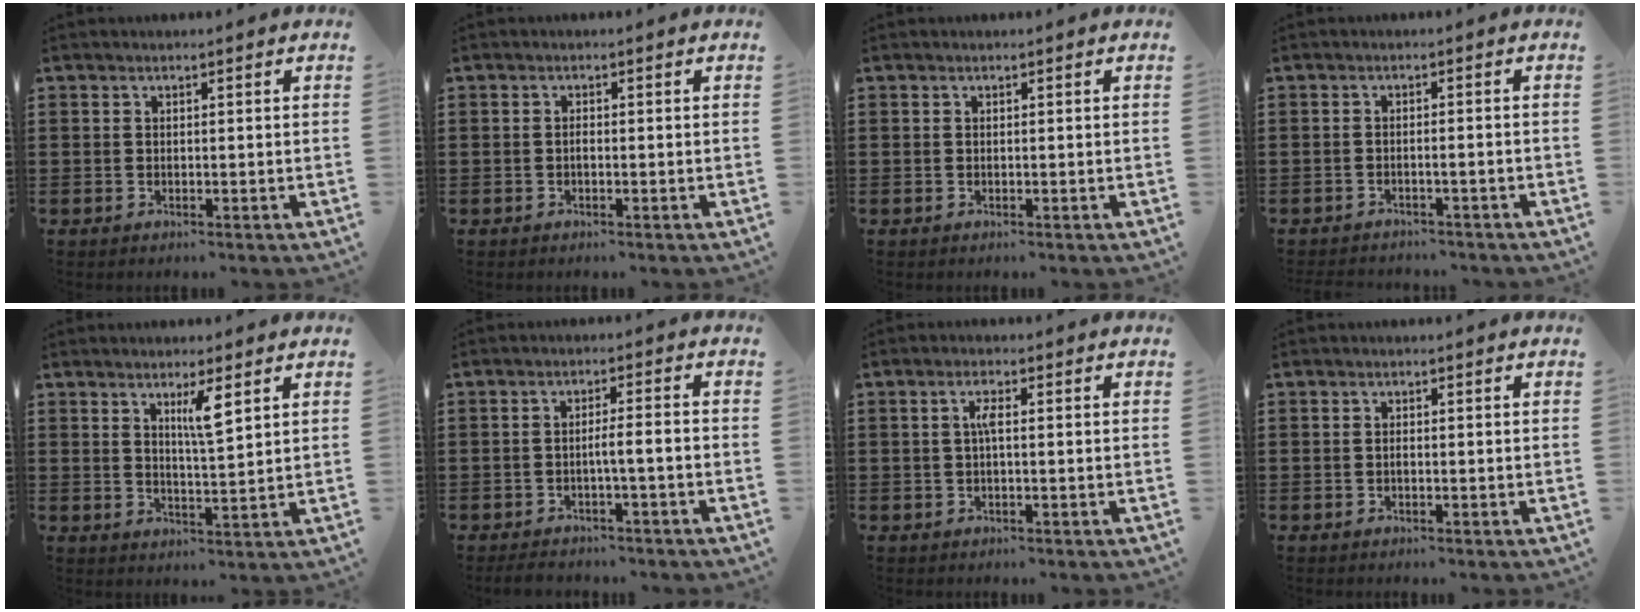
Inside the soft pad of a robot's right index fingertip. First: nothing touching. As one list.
[{"total": 0.8, "force": [-0.3, 0.2, 0.6], "torque": [-0.015, -0.004, -0.005]}, {"total": 0.0}, {"total": 1.6, "force": [-1.5, 0.2, 0.4], "torque": [-0.013, 0.000, -0.031]}, {"total": 4.0, "force": [2.1, 0.5, 3.4], "torque": [-0.065, -0.002, 0.032]}, {"total": 3.2, "force": [-2.2, 0.2, 2.3], "torque": [-0.043, -0.001, -0.044]}, {"total": 2.4, "force": [0.1, 0.5, 2.4], "torque": [-0.046, 0.003, -0.001]}, {"total": 0.6, "force": [-0.2, 0.2, 0.5], "torque": [-0.011, -0.003, -0.004]}]